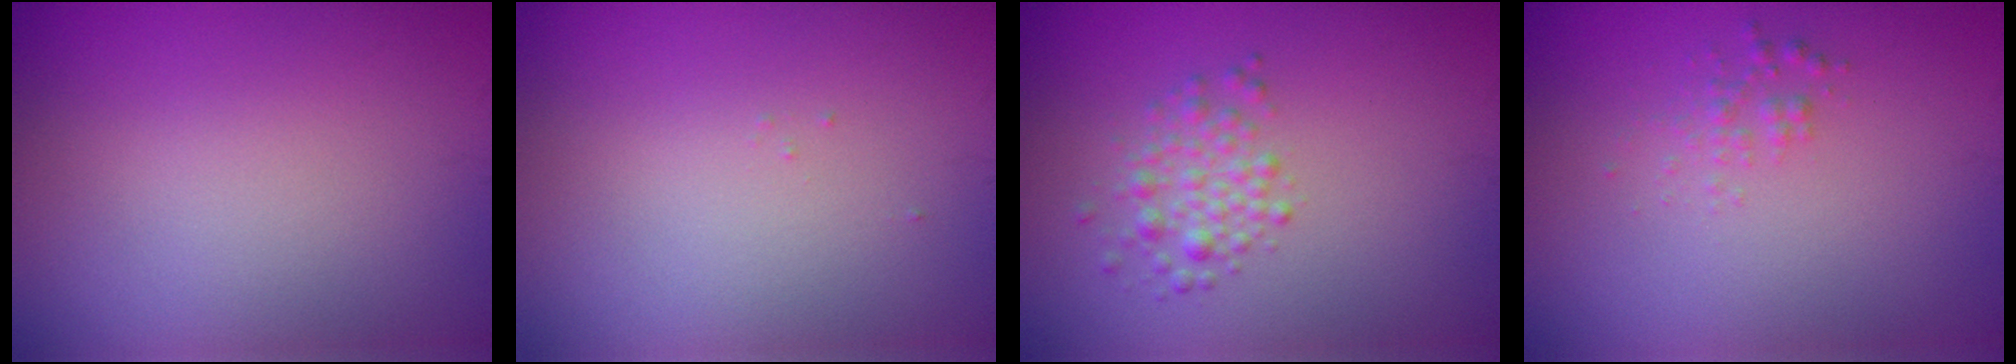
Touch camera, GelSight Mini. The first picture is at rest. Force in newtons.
{"total": 0.0}
{"total": 2.2, "press": 2.2, "slide": 0.1}
{"total": 1.0, "press": 1.0, "slide": 0.0}